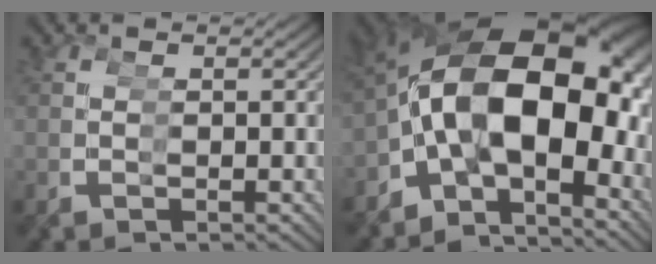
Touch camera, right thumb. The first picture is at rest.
{"total": 19.3, "force": [1.2, 12.0, 15.0], "torque": [-0.257, -0.007, 0.021]}